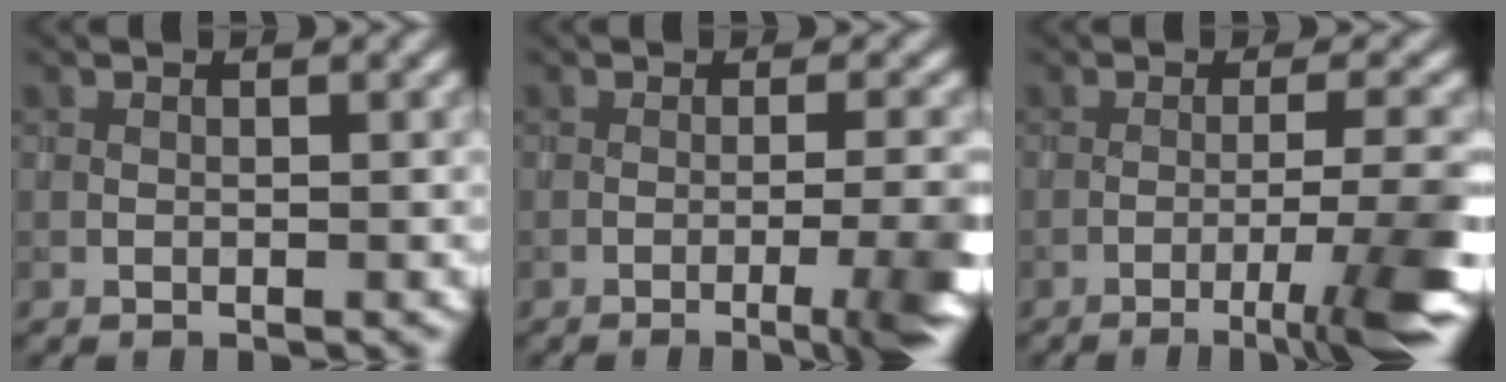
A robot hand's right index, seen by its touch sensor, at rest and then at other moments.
{"total": 6.6, "force": [-2.5, 1.6, 5.9], "torque": [-0.066, 0.001, -0.033]}
{"total": 6.8, "force": [-3.2, 0.6, 5.9], "torque": [-0.081, 0.007, -0.053]}